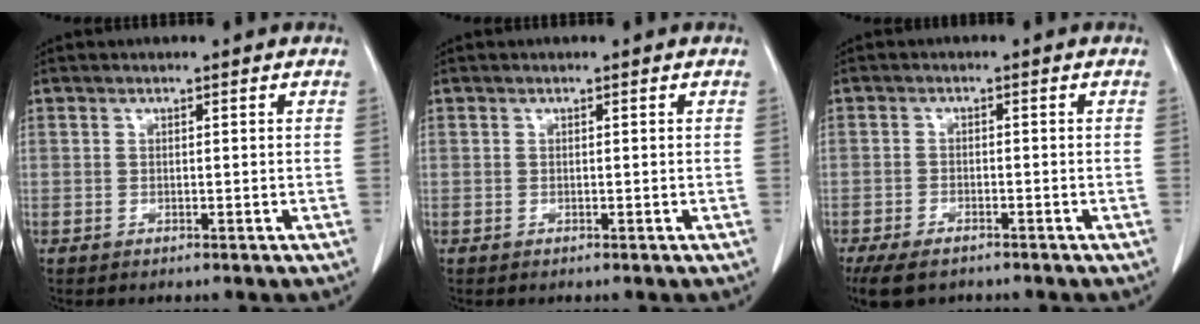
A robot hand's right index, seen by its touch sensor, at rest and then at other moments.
{"total": 0.0}
{"total": 6.9, "force": [-5.2, 2.7, 3.5], "torque": [-0.058, -0.009, -0.083]}